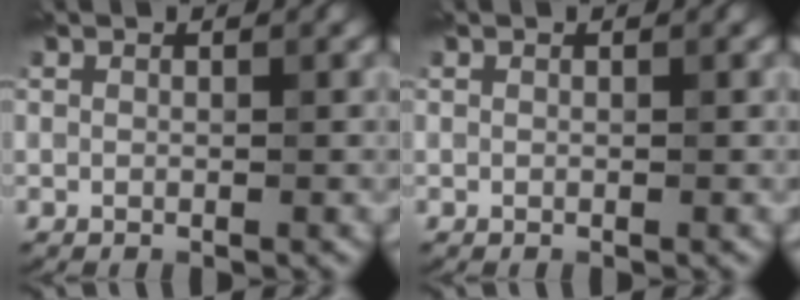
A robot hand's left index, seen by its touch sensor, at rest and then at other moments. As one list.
[{"total": 0.0}]